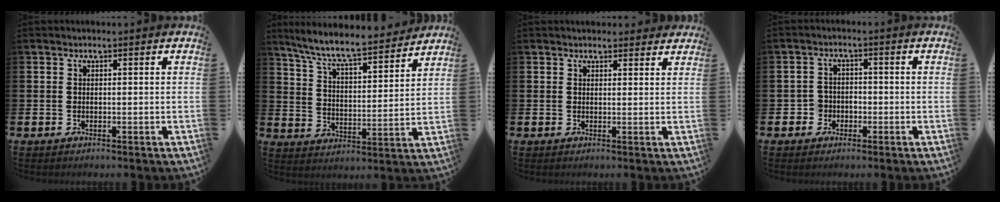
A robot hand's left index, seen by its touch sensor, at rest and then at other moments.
{"total": 8.1, "force": [7.6, 0.8, 2.9], "torque": [-0.092, -0.055, 0.130]}
{"total": 1.9, "force": [1.8, 0.6, 0.0], "torque": [0.007, -0.006, 0.033]}
{"total": 2.9, "force": [-1.4, 2.4, 0.2], "torque": [-0.017, 0.008, -0.034]}